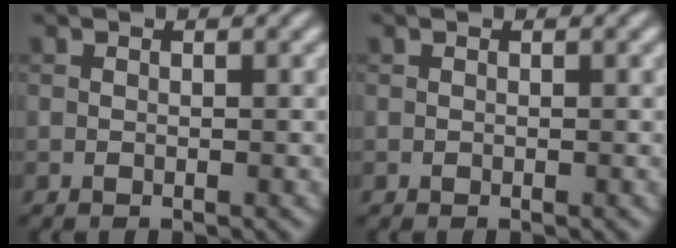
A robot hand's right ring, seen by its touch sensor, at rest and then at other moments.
{"total": 0.0}